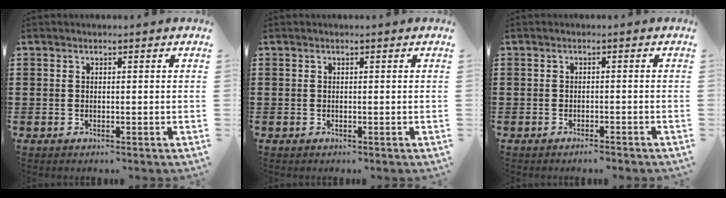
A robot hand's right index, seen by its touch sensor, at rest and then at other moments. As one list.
[{"total": 0.0}, {"total": 1.1, "force": [-1.0, 0.0, 0.4], "torque": [-0.009, -0.001, -0.019]}]